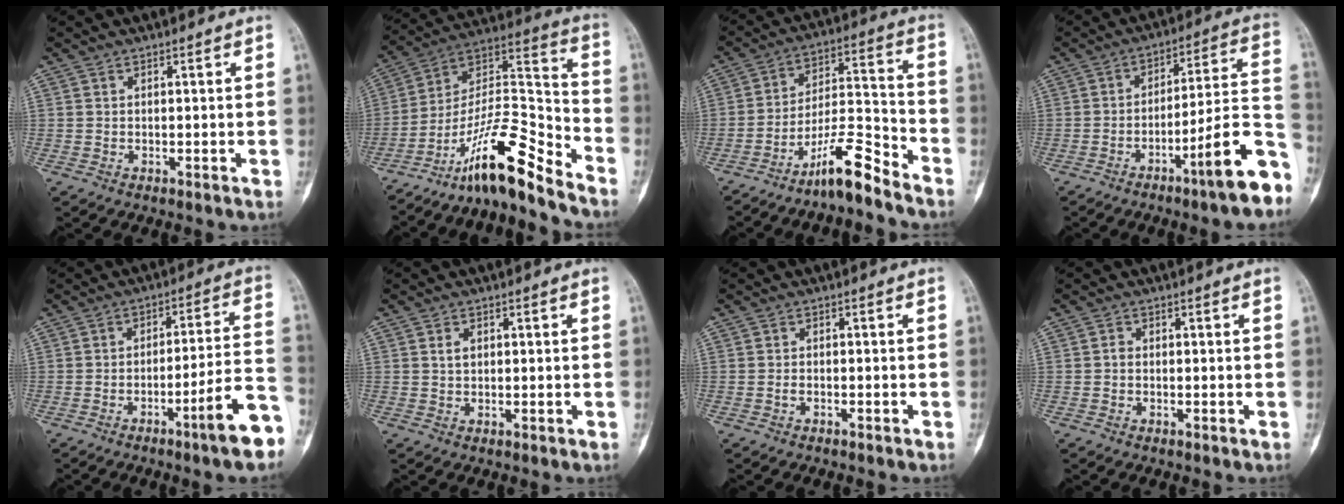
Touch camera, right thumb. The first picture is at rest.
{"total": 16.8, "force": [-12.9, 2.8, 10.3], "torque": [-0.174, 0.118, -0.229]}
{"total": 10.9, "force": [-8.6, 1.7, 6.5], "torque": [-0.115, 0.083, -0.155]}
{"total": 15.0, "force": [-8.0, 1.7, 12.6], "torque": [-0.167, 0.061, -0.120]}
{"total": 11.2, "force": [-6.2, 0.6, 9.3], "torque": [-0.127, 0.043, -0.094]}
{"total": 1.6, "force": [0.4, 1.1, 1.1], "torque": [-0.014, 0.000, 0.008]}
{"total": 0.8, "force": [-0.5, 0.4, 0.5], "torque": [-0.009, 0.005, -0.009]}
{"total": 0.8, "force": [-0.2, 0.6, 0.5], "torque": [-0.005, 0.002, -0.008]}